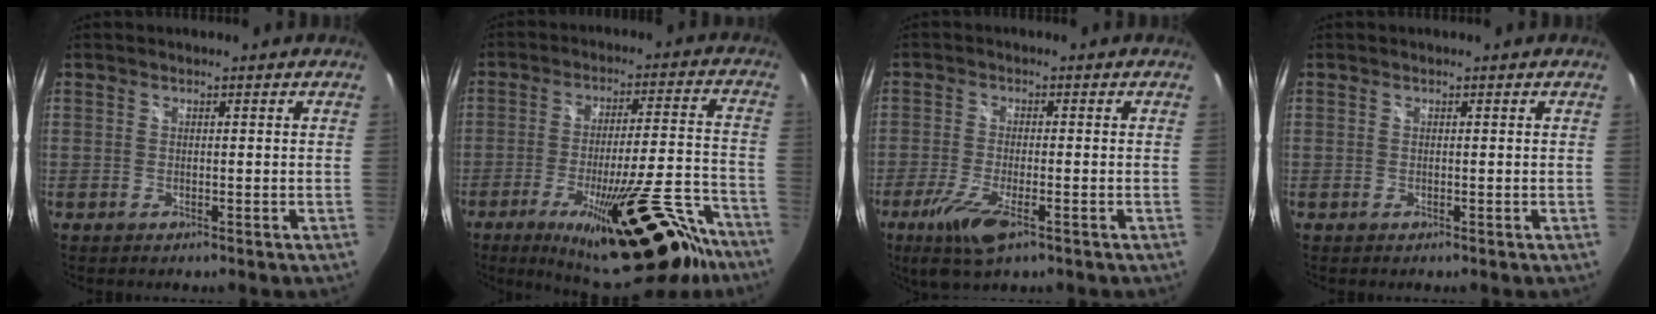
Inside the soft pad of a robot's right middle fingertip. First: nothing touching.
{"total": 25.3, "force": [-18.0, 6.7, 16.5], "torque": [-0.245, -0.020, -0.248]}
{"total": 8.0, "force": [-4.6, 1.8, 6.3], "torque": [-0.146, -0.027, -0.085]}
{"total": 0.0}